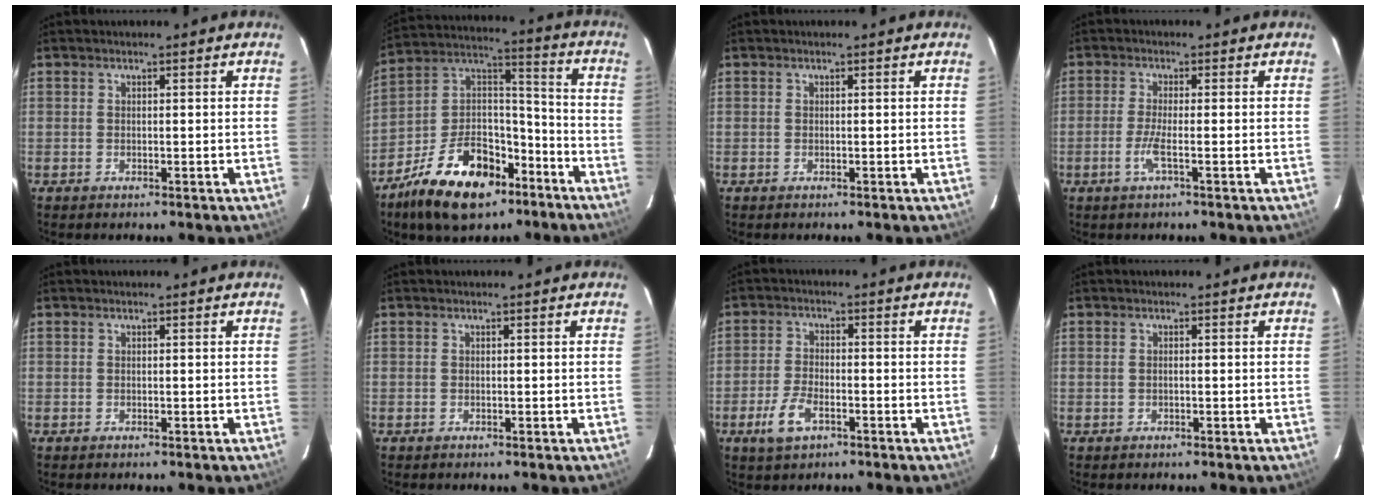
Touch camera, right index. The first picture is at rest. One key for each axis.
{"total": 20.5, "fx": -12.4, "fy": 11.0, "fz": 12.2, "tx": -0.242, "ty": 0.034, "tz": -0.199}
{"total": 0.0}
{"total": 3.1, "fx": -1.4, "fy": -0.4, "fz": 2.8, "tx": -0.064, "ty": -0.004, "tz": -0.031}
{"total": 0.0}
{"total": 0.0}
{"total": 6.3, "fx": -3.2, "fy": 2.9, "fz": 4.5, "tx": -0.107, "ty": -0.004, "tz": -0.061}
{"total": 0.0}